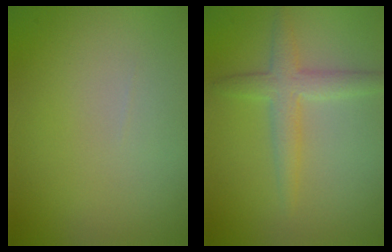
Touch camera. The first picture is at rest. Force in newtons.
{"total": 2.9, "press": 2.9, "slide": 0.1}